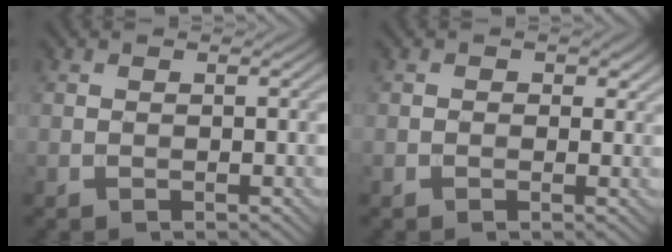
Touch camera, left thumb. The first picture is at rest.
{"total": 1.2, "force": [0.3, 1.0, 0.6], "torque": [-0.008, -0.006, 0.001]}